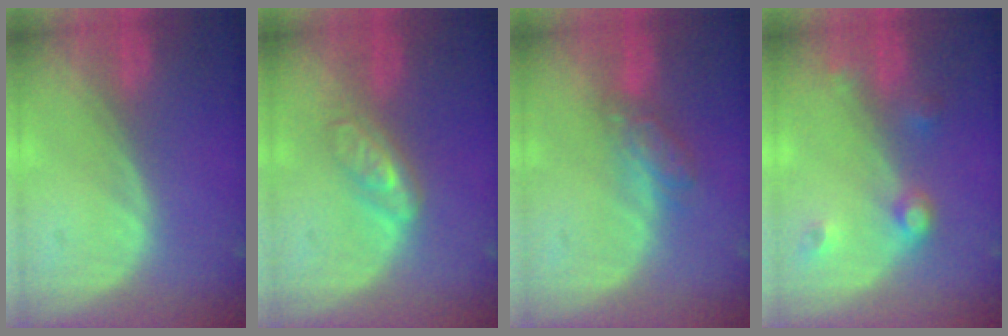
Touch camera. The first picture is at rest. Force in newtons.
{"total": 4.5, "press": 4.1, "slide": 1.8}
{"total": 4.3, "press": 4.1, "slide": 1.1}
{"total": 3.7, "press": 3.4, "slide": 1.3}